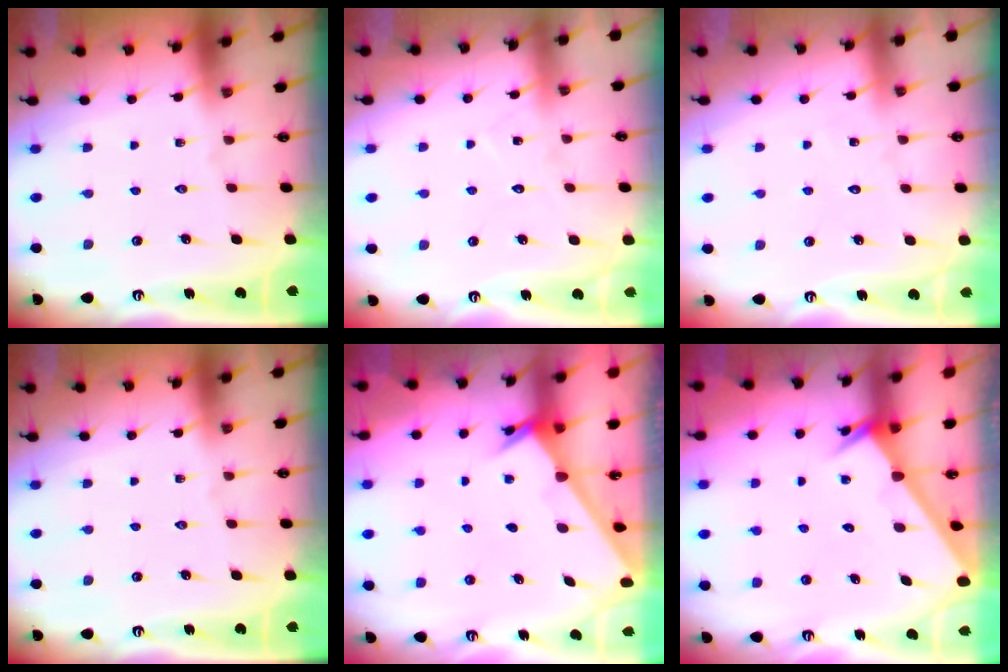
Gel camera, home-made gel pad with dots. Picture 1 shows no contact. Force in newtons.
{"total": 8.1, "press": 8.1, "slide": 0.4}
{"total": 4.0, "press": 4.0, "slide": 0.3}
{"total": 0.0}
{"total": 2.3, "press": 2.3, "slide": 0.2}
{"total": 2.6, "press": 2.6, "slide": 0.0}